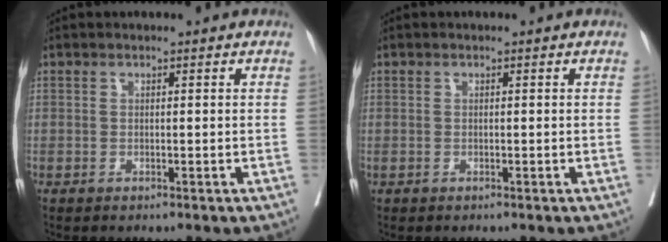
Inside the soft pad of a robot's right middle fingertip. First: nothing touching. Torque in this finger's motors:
{"motor_torque": [0.37, -0.25, 1.05, 0.21]}